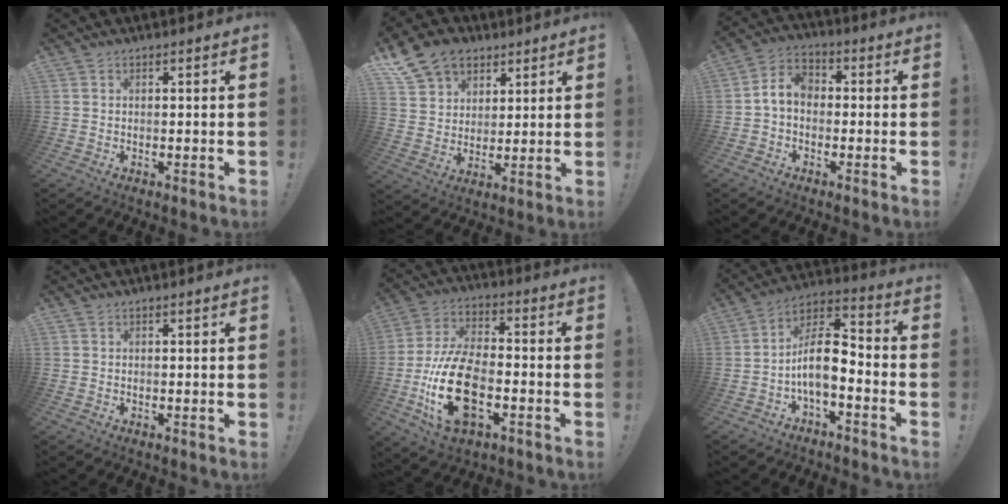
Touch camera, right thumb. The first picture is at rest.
{"total": 13.8, "force": [8.2, 10.1, 4.7], "torque": [-0.079, -0.044, 0.163]}
{"total": 6.9, "force": [-0.8, 4.8, 4.8], "torque": [-0.108, 0.016, -0.009]}
{"total": 0.0}
{"total": 20.4, "force": [-6.5, 11.0, 15.9], "torque": [-0.310, 0.030, -0.104]}
{"total": 13.6, "force": [-1.8, 6.3, 11.9], "torque": [-0.212, 0.005, -0.030]}